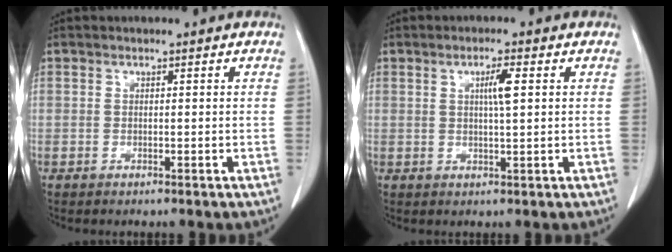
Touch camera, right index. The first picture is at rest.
{"total": 3.2, "force": [0.9, 0.1, 3.1], "torque": [-0.052, 0.001, 0.014]}